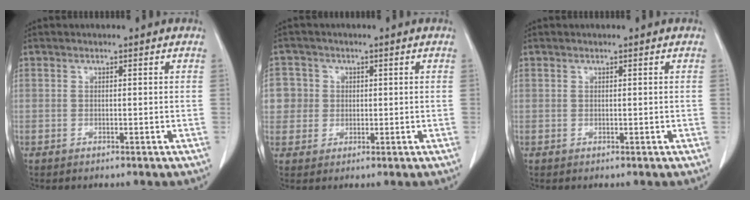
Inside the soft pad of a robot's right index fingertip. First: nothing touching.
{"total": 5.6, "force": [0.9, 5.5, 0.4], "torque": [-0.004, 0.017, 0.018]}
{"total": 0.0}